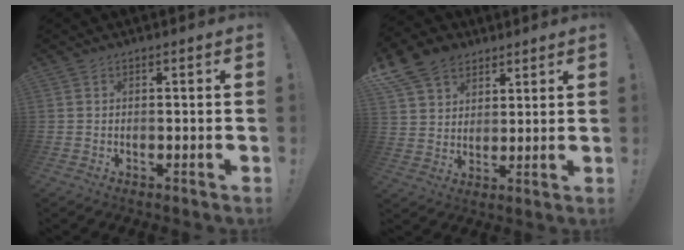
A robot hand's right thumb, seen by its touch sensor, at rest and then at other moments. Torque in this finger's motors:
{"motor_torque": [-0.74, 1.58, 0.83, 0.36, 0.23]}